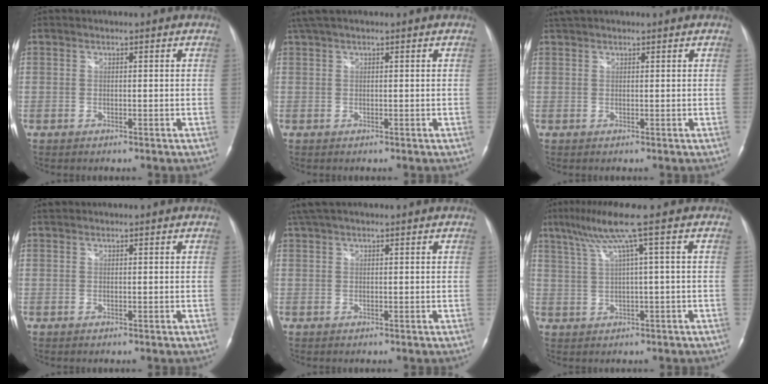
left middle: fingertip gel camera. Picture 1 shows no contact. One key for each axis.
{"total": 3.4, "fx": 2.7, "fy": 0.6, "fz": 2.1, "tx": -0.044, "ty": 0.039, "tz": 0.054}
{"total": 2.9, "fx": 2.7, "fy": 0.9, "fz": 0.8, "tx": -0.016, "ty": 0.026, "tz": 0.047}
{"total": 0.7, "fx": 0.6, "fy": 0.3, "fz": 0.0, "tx": -0.007, "ty": 0.016, "tz": 0.013}
{"total": 3.9, "fx": 3.1, "fy": 0.8, "fz": 2.2, "tx": -0.044, "ty": 0.038, "tz": 0.060}
{"total": 6.8, "fx": 3.3, "fy": -1.6, "fz": 5.7, "tx": -0.114, "ty": 0.025, "tz": 0.066}